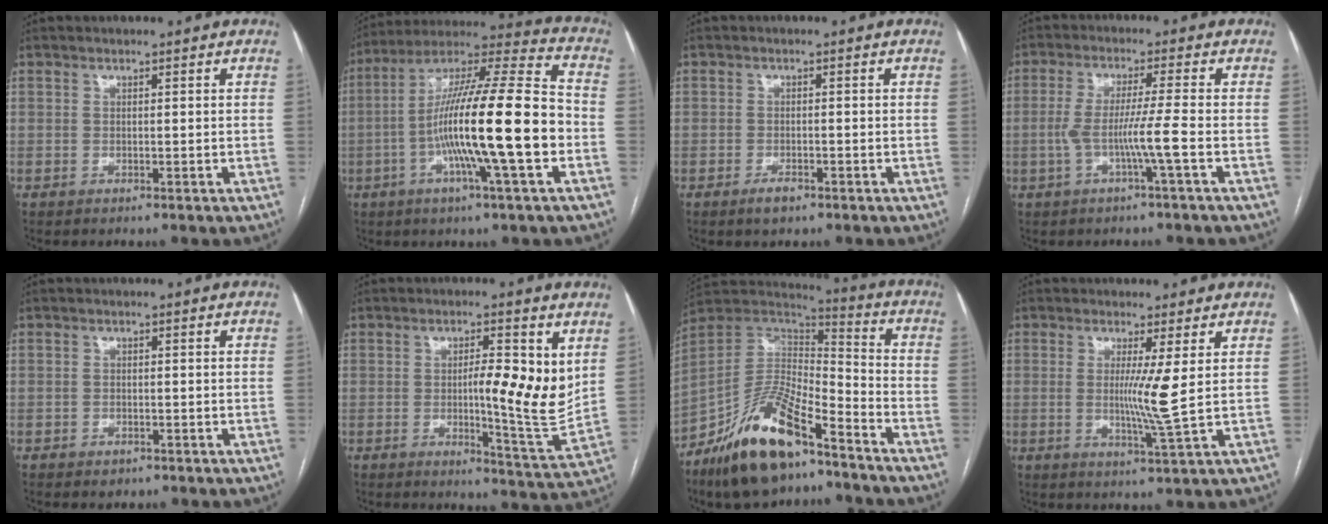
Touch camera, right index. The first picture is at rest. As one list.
[{"total": 20.3, "force": [-4.2, 0.7, 19.9], "torque": [-0.343, 0.003, -0.078]}, {"total": 2.1, "force": [-1.4, 0.9, 1.3], "torque": [-0.023, 0.001, -0.021]}, {"total": 6.0, "force": [-1.8, -1.2, 5.7], "torque": [-0.112, 0.005, -0.034]}, {"total": 1.4, "force": [-0.8, 1.1, 0.5], "torque": [-0.010, 0.003, -0.004]}, {"total": 9.8, "force": [1.7, 1.5, 9.5], "torque": [-0.132, -0.010, 0.025]}, {"total": 18.5, "force": [-12.6, 5.5, 12.3], "torque": [-0.251, 0.004, -0.228]}, {"total": 5.5, "force": [0.6, -1.4, 5.3], "torque": [-0.099, -0.019, 0.013]}]